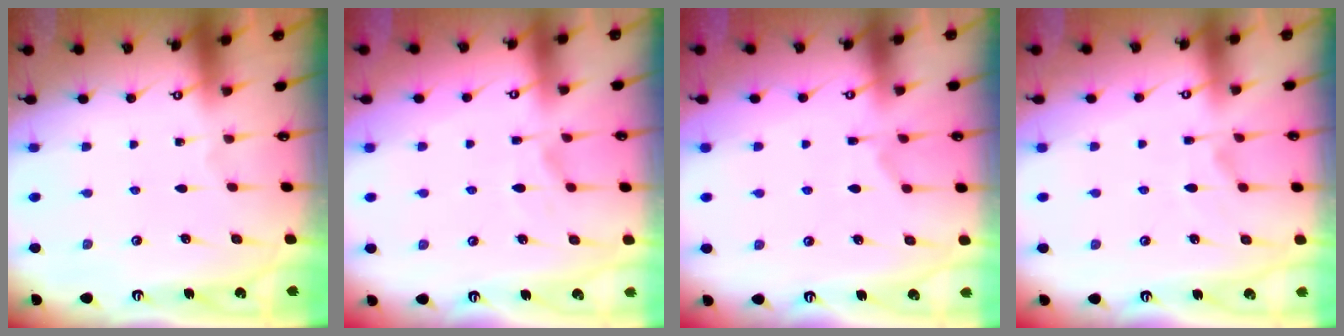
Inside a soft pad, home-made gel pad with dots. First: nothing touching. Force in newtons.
{"total": 1.9, "press": 1.4, "slide": 1.3}
{"total": 1.7, "press": 1.0, "slide": 1.3}
{"total": 5.1, "press": 4.9, "slide": 1.3}